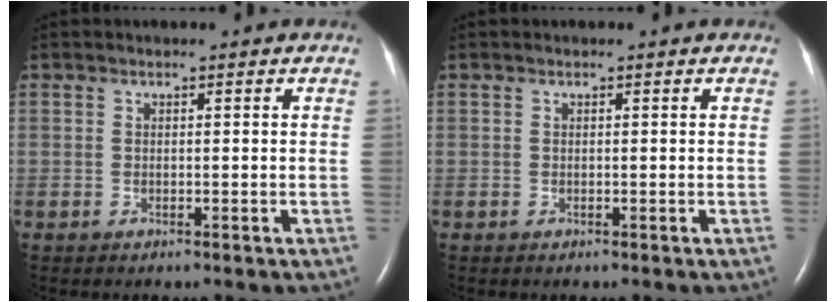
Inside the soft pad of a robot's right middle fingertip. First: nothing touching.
{"total": 0.0}